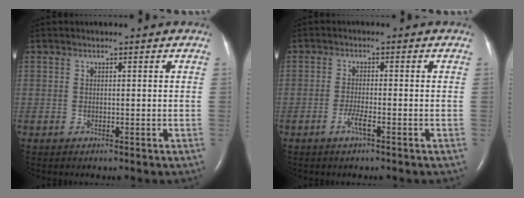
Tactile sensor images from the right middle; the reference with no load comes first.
{"total": 2.2, "force": [-1.2, 0.1, 1.8], "torque": [-0.042, -0.003, -0.027]}